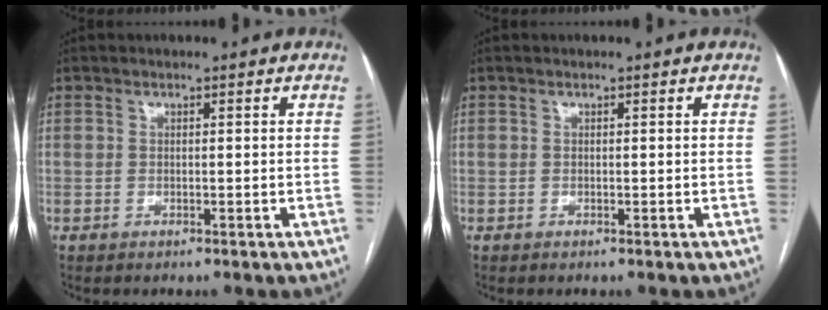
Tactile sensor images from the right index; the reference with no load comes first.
{"total": 0.0}